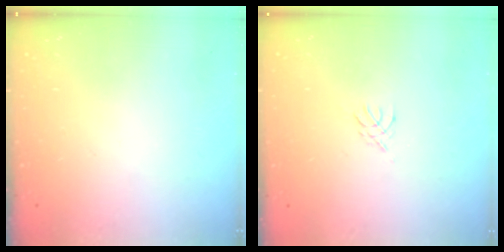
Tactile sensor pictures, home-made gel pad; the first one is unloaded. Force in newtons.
{"total": 2.8, "press": 2.7, "slide": 0.6}